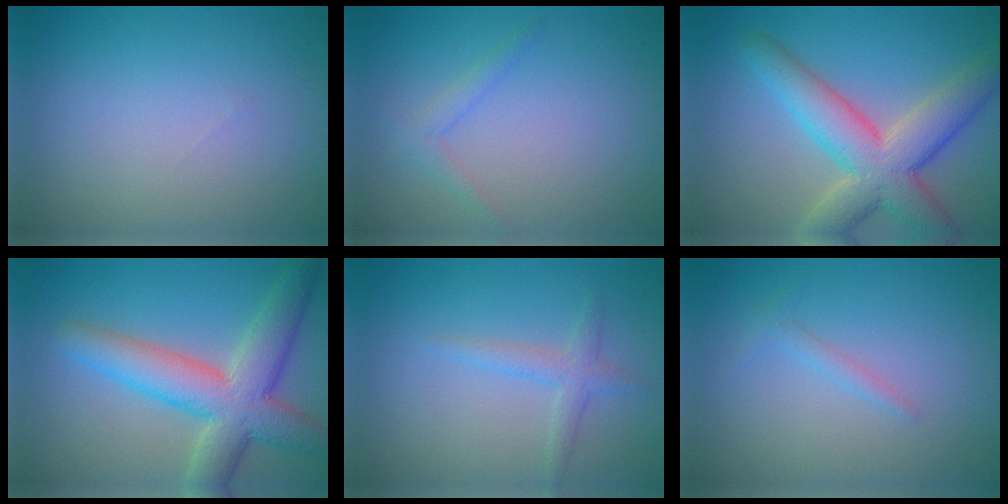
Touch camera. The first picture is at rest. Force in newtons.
{"total": 1.3, "press": 1.3, "slide": 0.1}
{"total": 7.9, "press": 7.8, "slide": 0.7}
{"total": 7.8, "press": 7.8, "slide": 0.5}
{"total": 1.8, "press": 1.8, "slide": 0.1}
{"total": 0.9, "press": 0.9, "slide": 0.1}